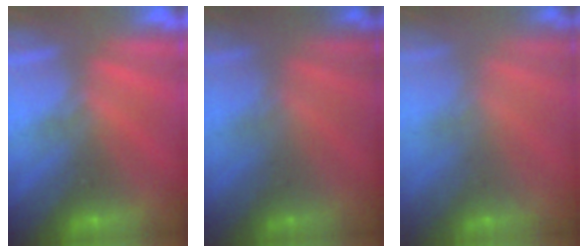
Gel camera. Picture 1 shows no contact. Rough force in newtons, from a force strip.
{"total": 1.0}
{"total": 5.7}